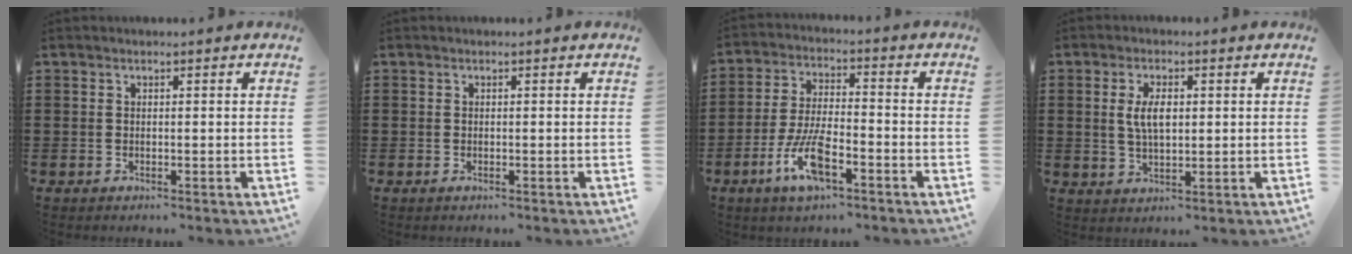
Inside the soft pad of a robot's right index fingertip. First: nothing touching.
{"total": 0.0}
{"total": 8.8, "force": [-4.2, 2.8, 7.2], "torque": [-0.166, -0.009, -0.082]}
{"total": 4.8, "force": [0.7, 2.1, 4.3], "torque": [-0.079, 0.006, 0.008]}